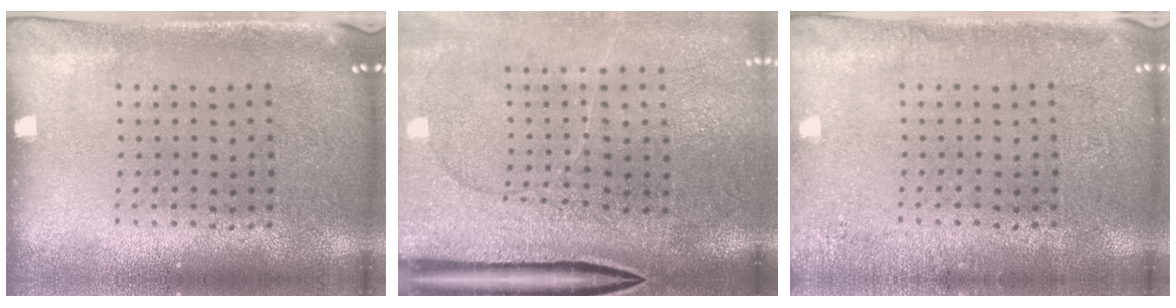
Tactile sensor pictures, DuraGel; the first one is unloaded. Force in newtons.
{"total": 3.9, "press": 3.2, "slide": 2.3}
{"total": 1.8, "press": 1.8, "slide": 0.3}